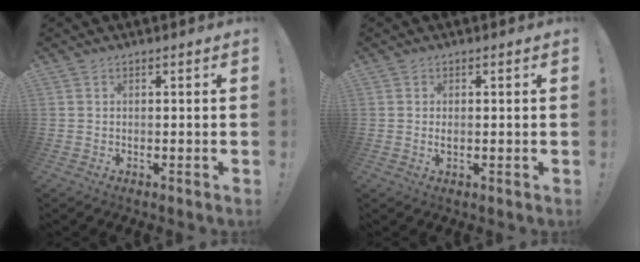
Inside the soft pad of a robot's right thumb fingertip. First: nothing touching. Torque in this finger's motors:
{"motor_torque": [-0.12, 0.01, 0.06, -0.28, 0.03]}